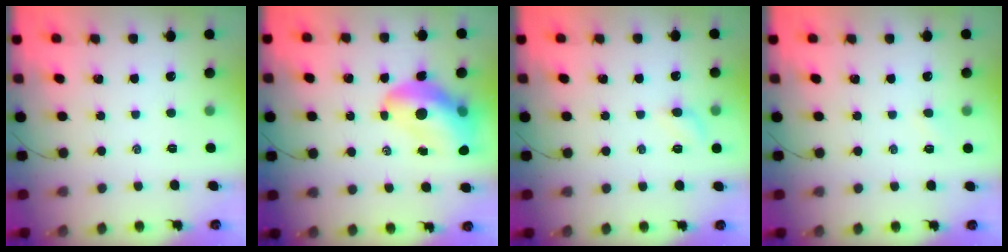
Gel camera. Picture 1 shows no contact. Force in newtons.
{"total": 13.8, "press": 13.3, "slide": 3.7}
{"total": 6.0, "press": 5.9, "slide": 1.1}
{"total": 2.5, "press": 2.3, "slide": 0.8}